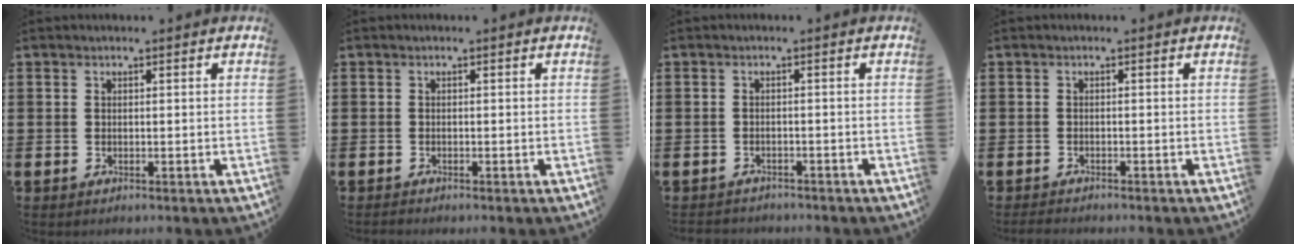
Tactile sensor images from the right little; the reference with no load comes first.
{"total": 0.0}
{"total": 1.0, "force": [-1.0, 0.3, -0.1], "torque": [-0.003, 0.002, -0.022]}
{"total": 0.8, "force": [-0.7, 0.1, 0.2], "torque": [-0.007, -0.001, -0.015]}